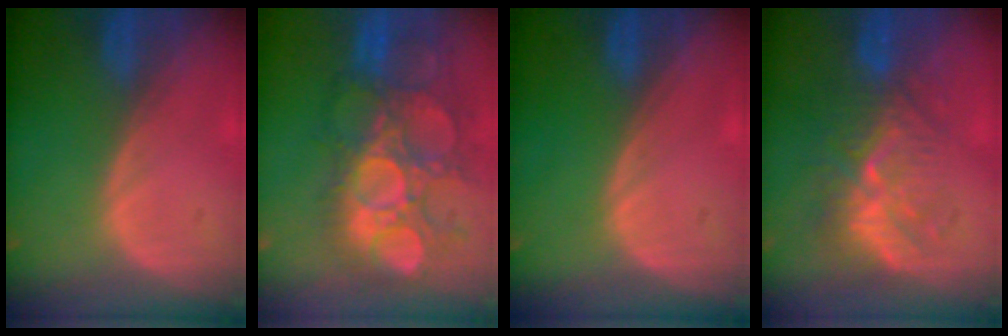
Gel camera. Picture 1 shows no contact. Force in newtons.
{"total": 12.0, "press": 11.4, "slide": 3.7}
{"total": 0.0}
{"total": 8.7, "press": 8.2, "slide": 2.9}